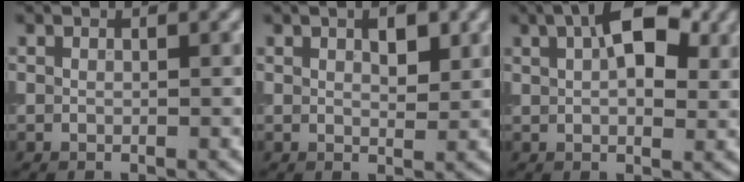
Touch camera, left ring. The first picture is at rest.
{"total": 2.0, "force": [0.9, 0.8, 1.6], "torque": [-0.021, 0.000, 0.016]}
{"total": 6.3, "force": [2.4, 3.0, 5.0], "torque": [-0.073, 0.012, 0.029]}